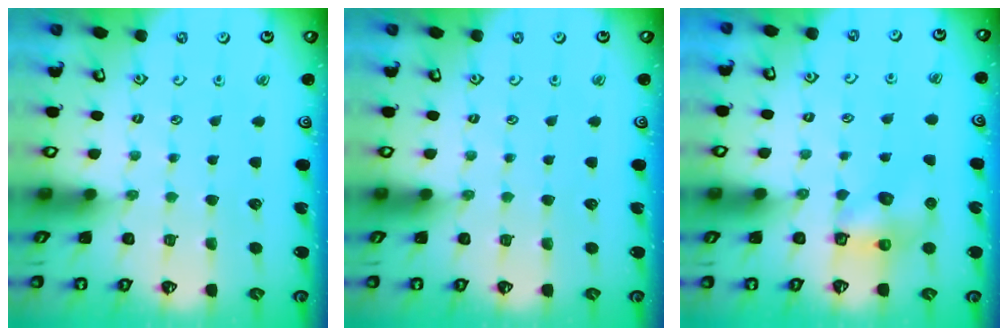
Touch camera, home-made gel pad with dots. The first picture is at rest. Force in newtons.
{"total": 0.0}
{"total": 6.0, "press": 6.0, "slide": 0.3}